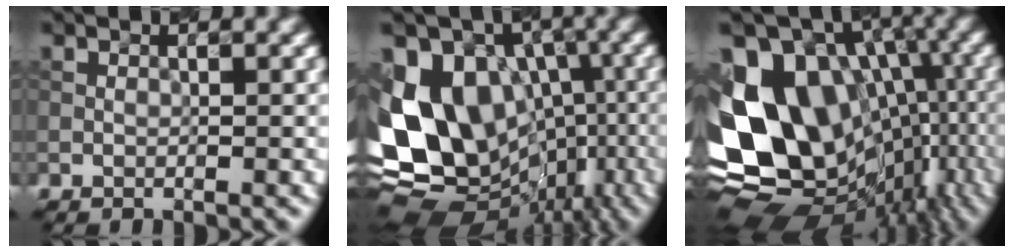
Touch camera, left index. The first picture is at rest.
{"total": 14.6, "force": [-1.3, 11.4, 9.1], "torque": [-0.160, 0.007, -0.015]}
{"total": 16.2, "force": [-1.0, 12.0, 10.8], "torque": [-0.188, 0.002, 0.007]}